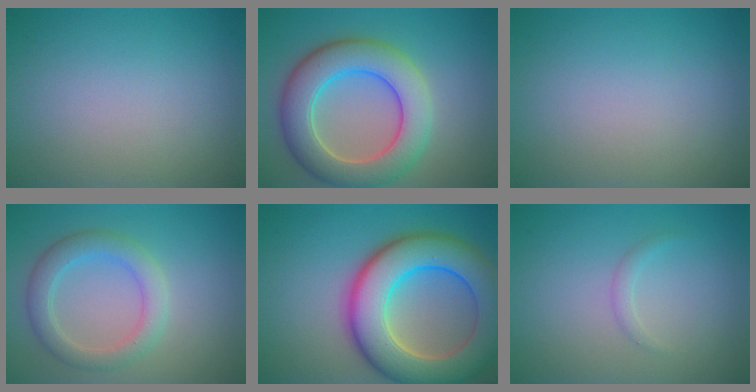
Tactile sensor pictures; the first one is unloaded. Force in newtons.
{"total": 8.2, "press": 8.2, "slide": 0.4}
{"total": 0.0}
{"total": 3.6, "press": 3.6, "slide": 0.4}
{"total": 11.3, "press": 11.3, "slide": 0.5}
{"total": 0.9, "press": 0.9, "slide": 0.0}